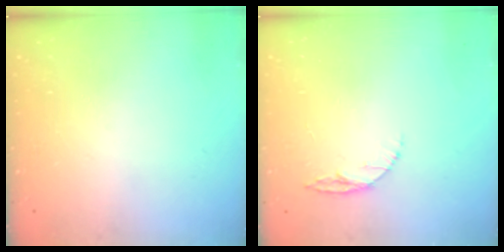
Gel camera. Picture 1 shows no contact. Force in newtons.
{"total": 5.0, "press": 5.0, "slide": 0.5}